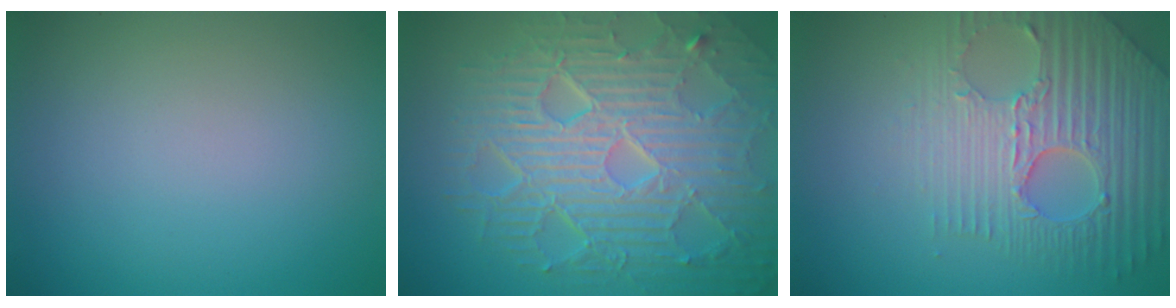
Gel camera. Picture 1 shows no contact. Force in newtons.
{"total": 10.9, "press": 6.9, "slide": 8.5}
{"total": 6.9, "press": 5.2, "slide": 4.5}